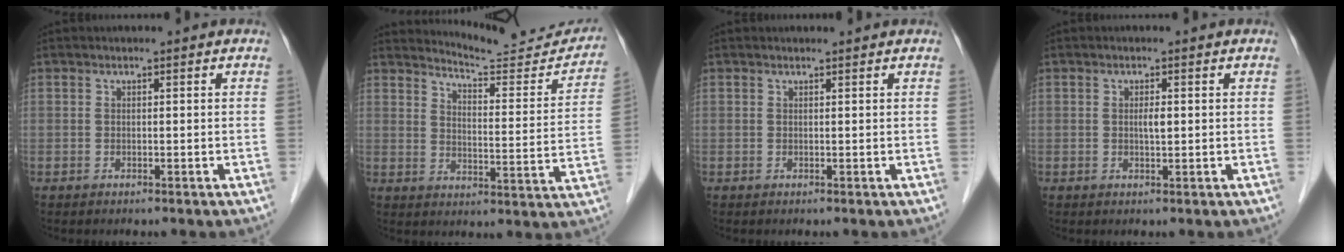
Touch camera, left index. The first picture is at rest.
{"total": 13.2, "force": [13.1, 0.6, 1.6], "torque": [-0.017, -0.056, 0.163]}
{"total": 0.6, "force": [0.5, -0.1, 0.1], "torque": [-0.007, 0.001, 0.007]}
{"total": 1.4, "force": [-0.2, 0.2, 1.3], "torque": [-0.024, -0.004, -0.003]}